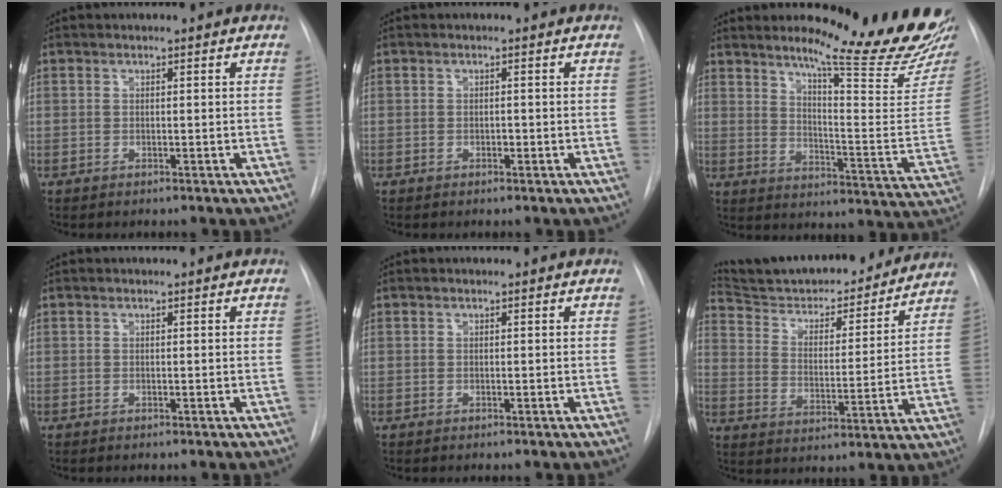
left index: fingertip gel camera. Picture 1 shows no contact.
{"total": 0.5, "force": [-0.2, 0.3, 0.4], "torque": [-0.004, 0.002, -0.004]}
{"total": 19.8, "force": [17.3, -0.7, 9.6], "torque": [-0.136, -0.108, 0.223]}
{"total": 0.0}
{"total": 0.0}
{"total": 22.9, "force": [21.3, 4.6, 7.1], "torque": [-0.106, -0.016, 0.303]}